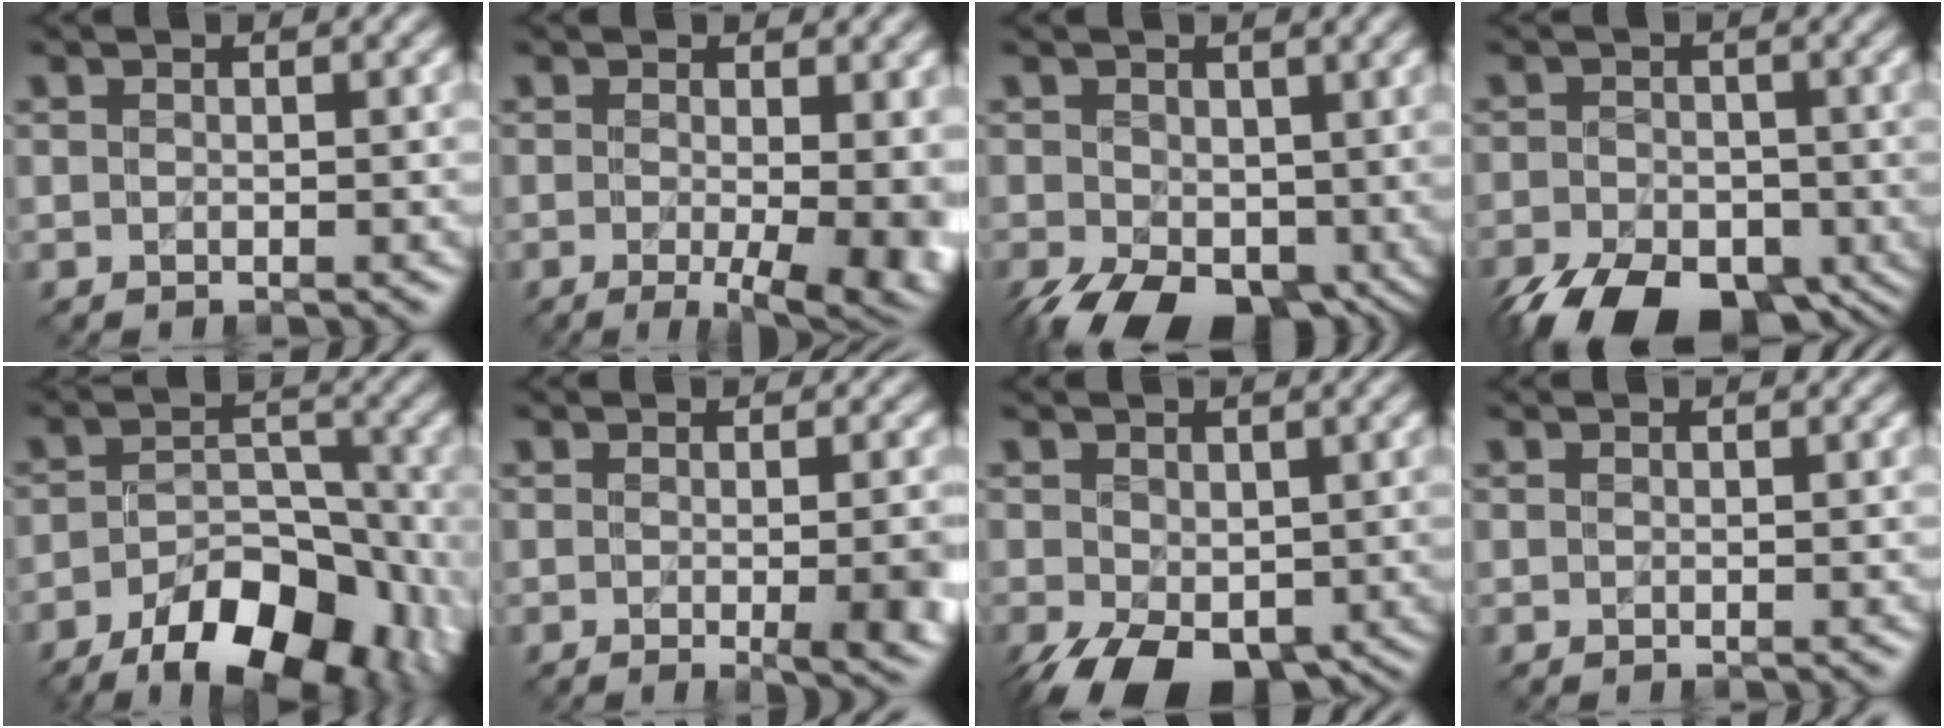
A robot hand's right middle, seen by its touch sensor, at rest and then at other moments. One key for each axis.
{"total": 6.8, "fx": -1.2, "fy": 2.2, "fz": 6.4, "tx": -0.063, "ty": -0.014, "tz": -0.011}
{"total": 10.3, "fx": -3.5, "fy": 6.4, "fz": 7.3, "tx": -0.136, "ty": -0.041, "tz": -0.046}
{"total": 10.8, "fx": -6.8, "fy": 5.9, "fz": 5.9, "tx": -0.105, "ty": -0.047, "tz": -0.106}
{"total": 11.2, "fx": -6.5, "fy": 5.4, "fz": 7.3, "tx": -0.109, "ty": -0.006, "tz": -0.097}
{"total": 8.1, "fx": -1.3, "fy": 3.6, "fz": 7.1, "tx": -0.030, "ty": -0.001, "tz": -0.004}
{"total": 7.8, "fx": -3.3, "fy": 4.6, "fz": 5.4, "tx": -0.121, "ty": -0.031, "tz": -0.045}
{"total": 0.0}